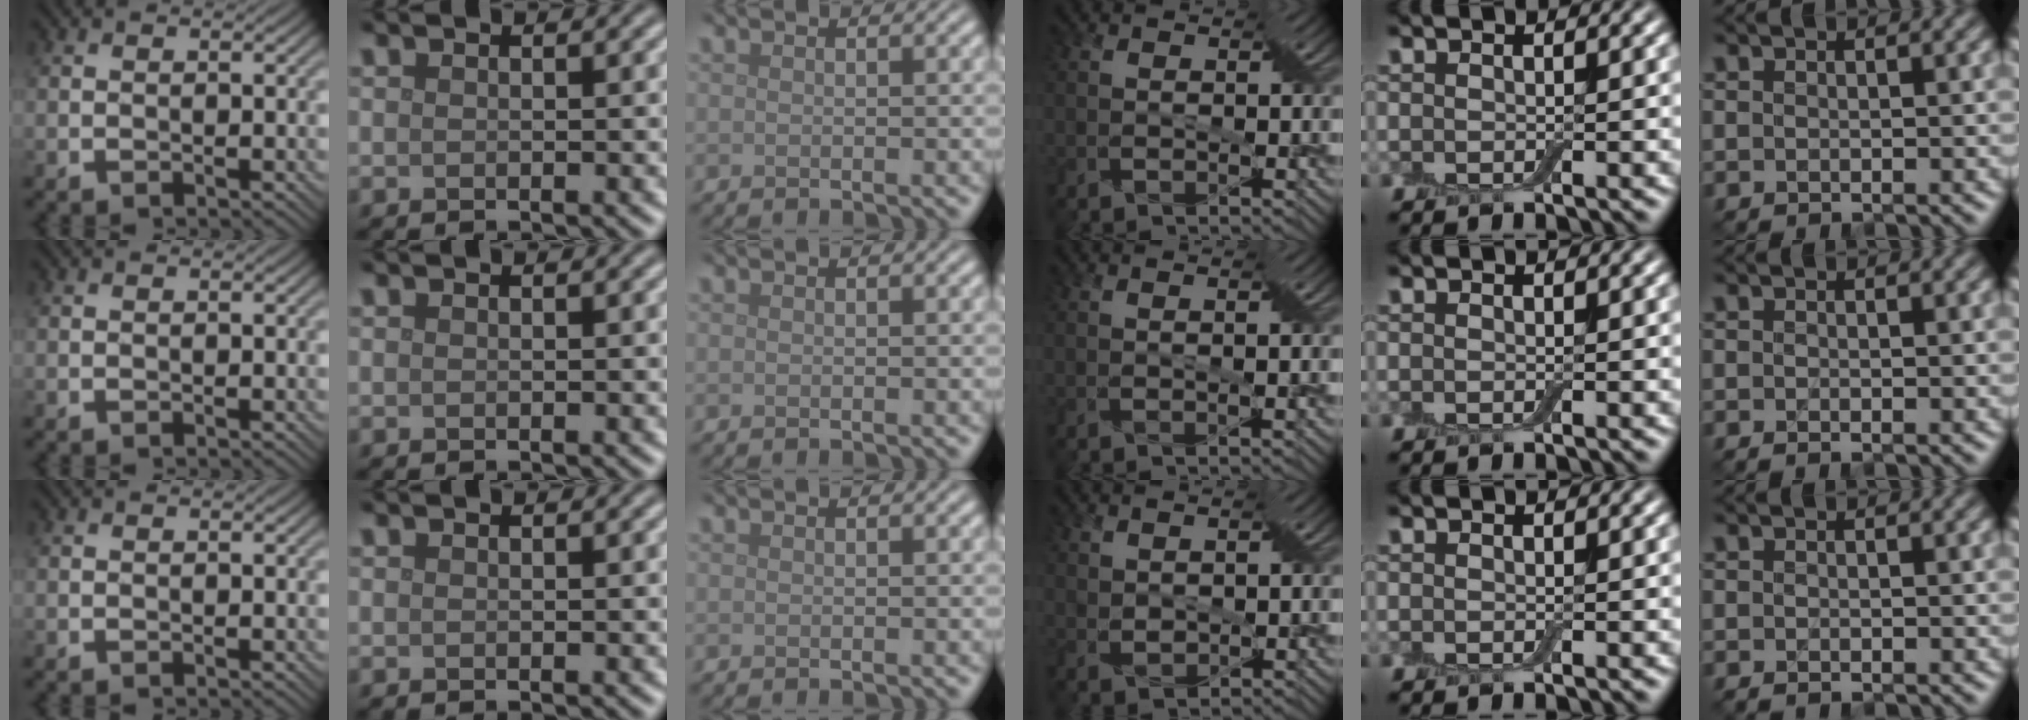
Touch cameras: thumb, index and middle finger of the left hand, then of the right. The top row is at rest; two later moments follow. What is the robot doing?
{"motion": "cut", "object": "cling film"}